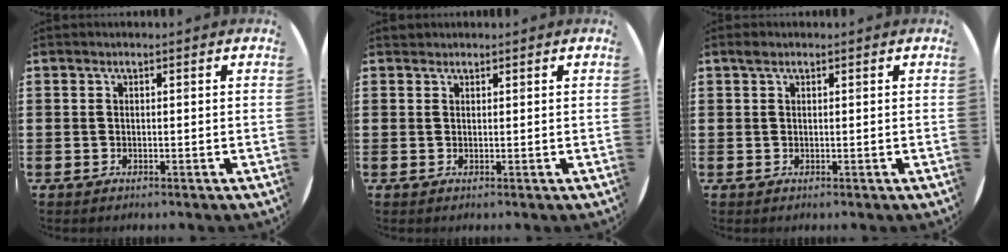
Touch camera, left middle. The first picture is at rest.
{"total": 0.6, "force": [0.6, 0.2, -0.1], "torque": [0.002, 0.004, 0.012]}
{"total": 0.7, "force": [0.5, 0.4, 0.3], "torque": [0.001, 0.000, 0.008]}